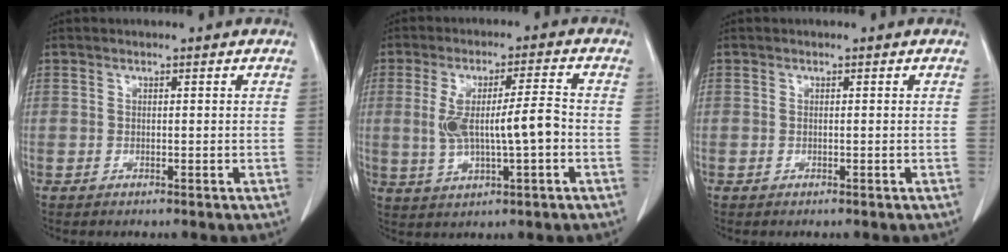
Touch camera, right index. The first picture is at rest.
{"total": 8.8, "force": [-0.6, 1.5, 8.6], "torque": [-0.165, 0.013, -0.003]}
{"total": 0.0}